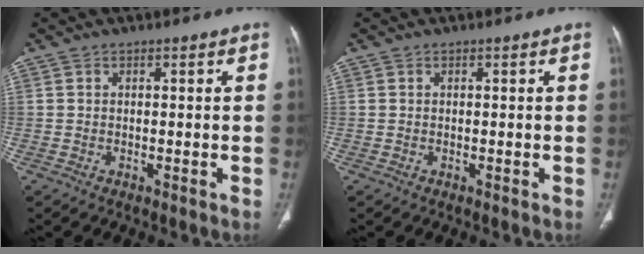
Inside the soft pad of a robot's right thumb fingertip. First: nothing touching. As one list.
[{"total": 0.0}]